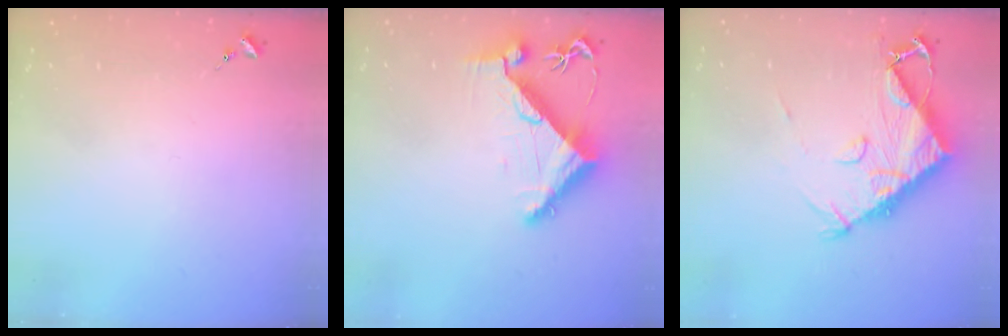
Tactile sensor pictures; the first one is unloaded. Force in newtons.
{"total": 7.9, "press": 7.8, "slide": 1.0}
{"total": 10.6, "press": 10.5, "slide": 1.0}